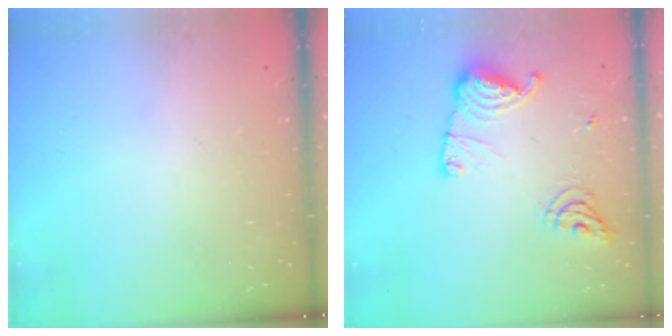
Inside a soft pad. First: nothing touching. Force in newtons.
{"total": 13.2, "press": 13.2, "slide": 1.2}